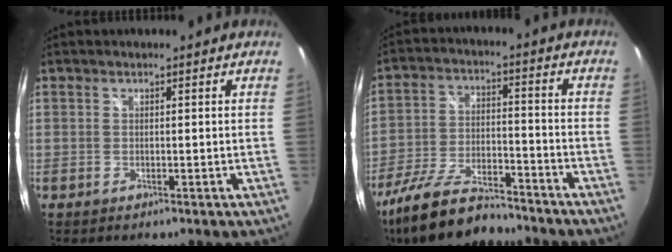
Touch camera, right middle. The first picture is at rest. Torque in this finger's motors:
{"motor_torque": [2.14, 0.00, 0.21, 0.11]}